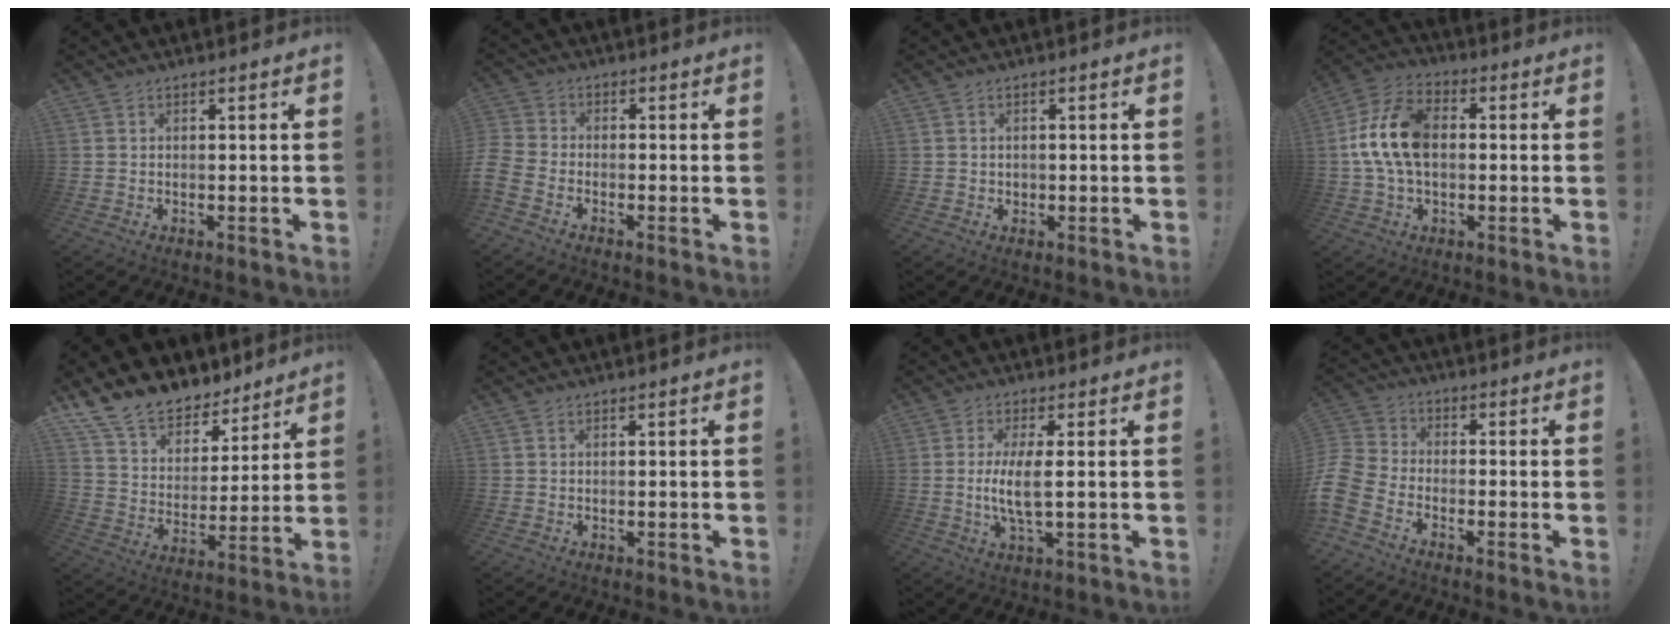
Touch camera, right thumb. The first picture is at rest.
{"total": 4.6, "force": [-3.0, 2.6, 2.4], "torque": [-0.063, 0.004, -0.056]}
{"total": 1.2, "force": [0.1, 1.1, 0.3], "torque": [0.001, 0.002, 0.001]}
{"total": 15.9, "force": [0.7, 10.3, 12.1], "torque": [-0.231, 0.009, 0.013]}
{"total": 14.1, "force": [11.6, 7.0, 3.8], "torque": [-0.075, -0.093, 0.217]}
{"total": 0.0}
{"total": 7.2, "force": [0.1, 1.6, 7.1], "torque": [-0.142, -0.011, -0.003]}
{"total": 9.1, "force": [-5.9, 5.3, 4.5], "torque": [-0.110, 0.028, -0.113]}